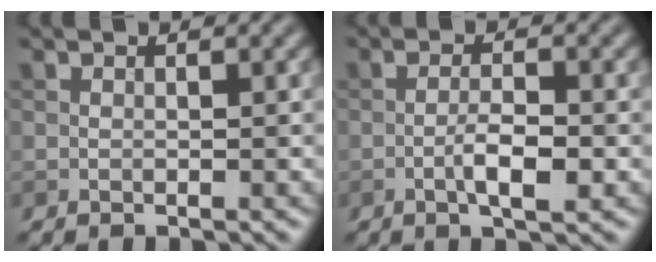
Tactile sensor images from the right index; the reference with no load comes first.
{"total": 3.3, "force": [-1.1, 0.8, 3.0], "torque": [-0.055, 0.002, -0.021]}